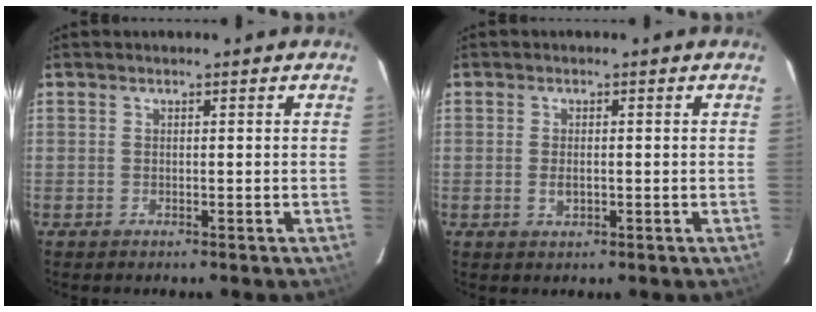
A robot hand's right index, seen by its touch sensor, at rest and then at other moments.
{"total": 1.9, "force": [-0.4, 1.1, 1.5], "torque": [-0.028, -0.002, -0.006]}